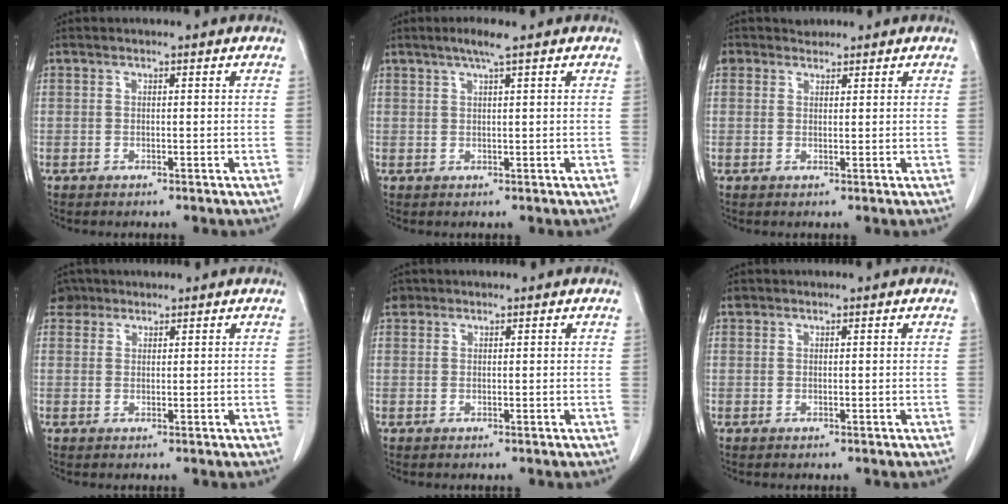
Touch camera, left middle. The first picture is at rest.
{"total": 2.8, "force": [1.8, -0.3, 2.1], "torque": [-0.046, 0.002, 0.036]}
{"total": 2.2, "force": [1.6, 1.5, -0.1], "torque": [0.002, 0.014, 0.027]}
{"total": 2.6, "force": [2.1, 1.5, -0.2], "torque": [0.002, 0.010, 0.036]}
{"total": 1.2, "force": [1.0, 0.8, 0.0], "torque": [0.003, 0.008, 0.015]}
{"total": 0.6, "force": [0.5, 0.3, 0.0], "torque": [-0.005, 0.007, 0.009]}